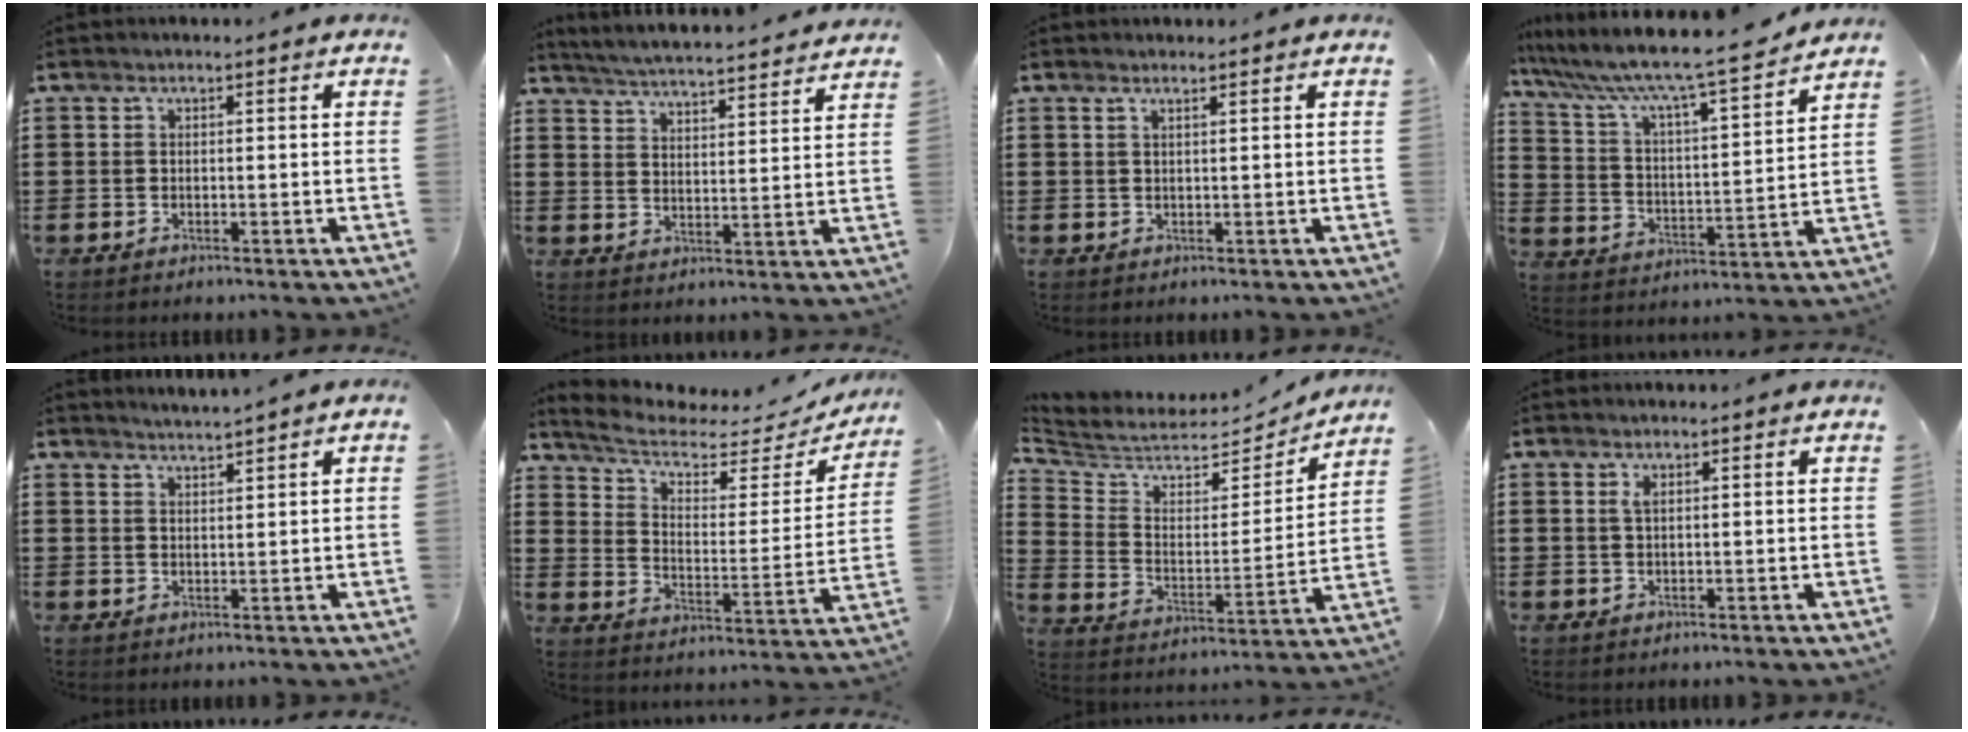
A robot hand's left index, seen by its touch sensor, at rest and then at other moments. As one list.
[{"total": 4.8, "force": [4.7, -0.7, 0.5], "torque": [-0.033, -0.036, 0.079]}, {"total": 0.8, "force": [0.6, 0.0, 0.5], "torque": [-0.012, -0.003, 0.012]}, {"total": 7.8, "force": [6.8, 0.0, 3.7], "torque": [-0.106, -0.054, 0.104]}, {"total": 1.8, "force": [1.8, -0.5, 0.0], "torque": [-0.004, -0.002, 0.034]}, {"total": 5.2, "force": [4.1, 1.9, 2.5], "torque": [-0.074, -0.028, 0.065]}, {"total": 5.5, "force": [5.1, 1.9, 0.8], "torque": [-0.053, -0.045, 0.084]}, {"total": 1.3, "force": [0.6, 0.4, 1.1], "torque": [-0.024, 0.003, 0.010]}]